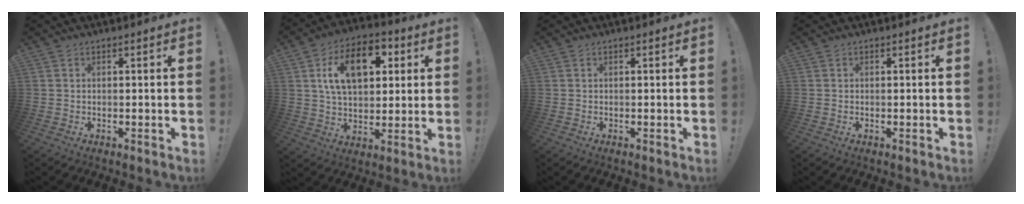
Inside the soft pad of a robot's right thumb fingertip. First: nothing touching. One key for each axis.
{"total": 16.2, "fx": 5.6, "fy": 10.1, "fz": 11.4, "tx": -0.175, "ty": -0.002, "tz": 0.100}
{"total": 0.0}
{"total": 0.0}